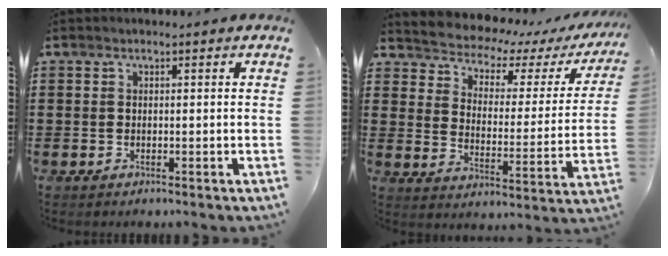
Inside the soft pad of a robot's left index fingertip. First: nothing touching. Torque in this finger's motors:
{"motor_torque": [1.74, -0.39, 0.39, 0.05]}